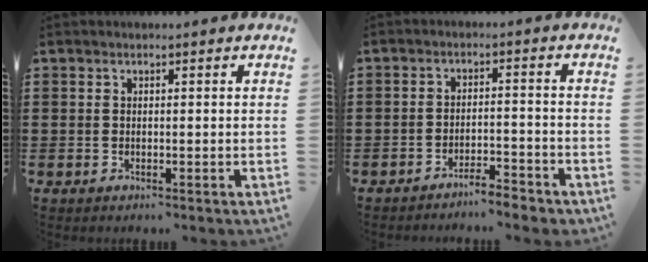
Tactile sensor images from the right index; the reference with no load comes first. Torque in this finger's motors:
{"motor_torque": [1.12, 1.02, 0.07, 0.01]}